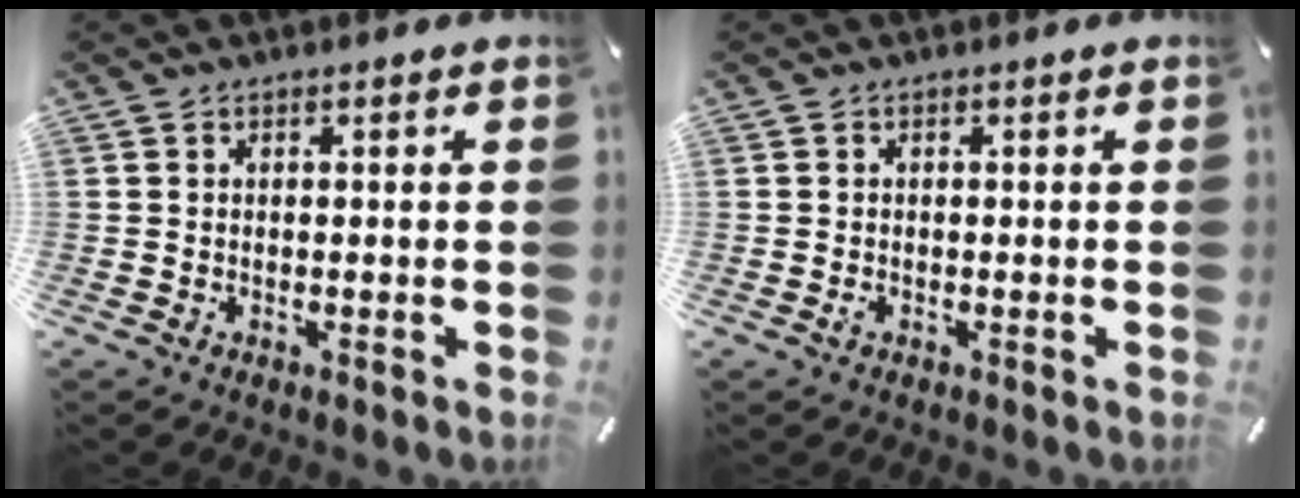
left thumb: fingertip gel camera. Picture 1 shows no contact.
{"total": 0.7, "force": [-0.3, 0.4, 0.5], "torque": [-0.009, -0.002, -0.005]}